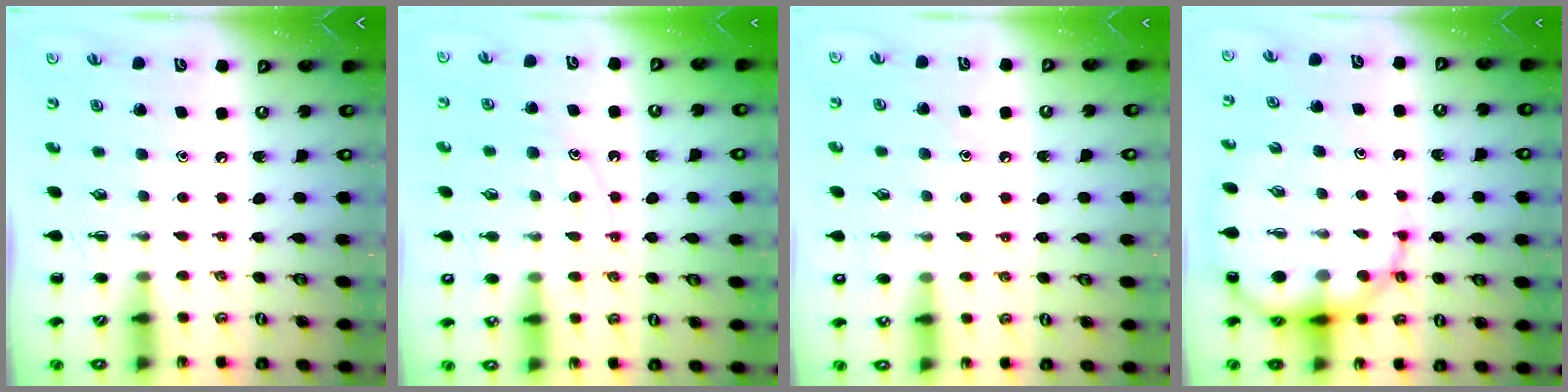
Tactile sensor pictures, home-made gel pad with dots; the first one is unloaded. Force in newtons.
{"total": 10.5, "press": 10.4, "slide": 0.8}
{"total": 9.7, "press": 9.6, "slide": 1.8}
{"total": 11.9, "press": 11.5, "slide": 3.0}